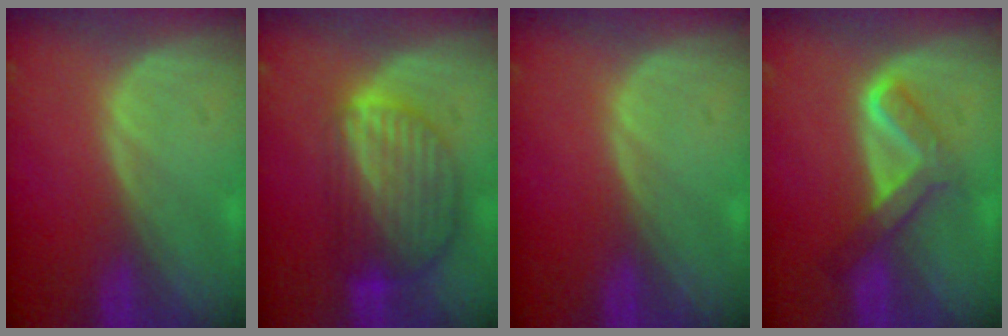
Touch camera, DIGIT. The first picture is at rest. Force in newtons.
{"total": 8.7, "press": 7.6, "slide": 4.2}
{"total": 0.0}
{"total": 5.1, "press": 5.0, "slide": 0.7}